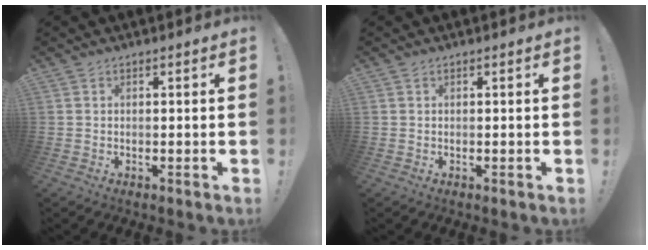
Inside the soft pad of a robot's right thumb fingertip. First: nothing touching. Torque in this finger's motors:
{"motor_torque": [-0.06, 0.25, 0.06, -0.09, 0.00]}